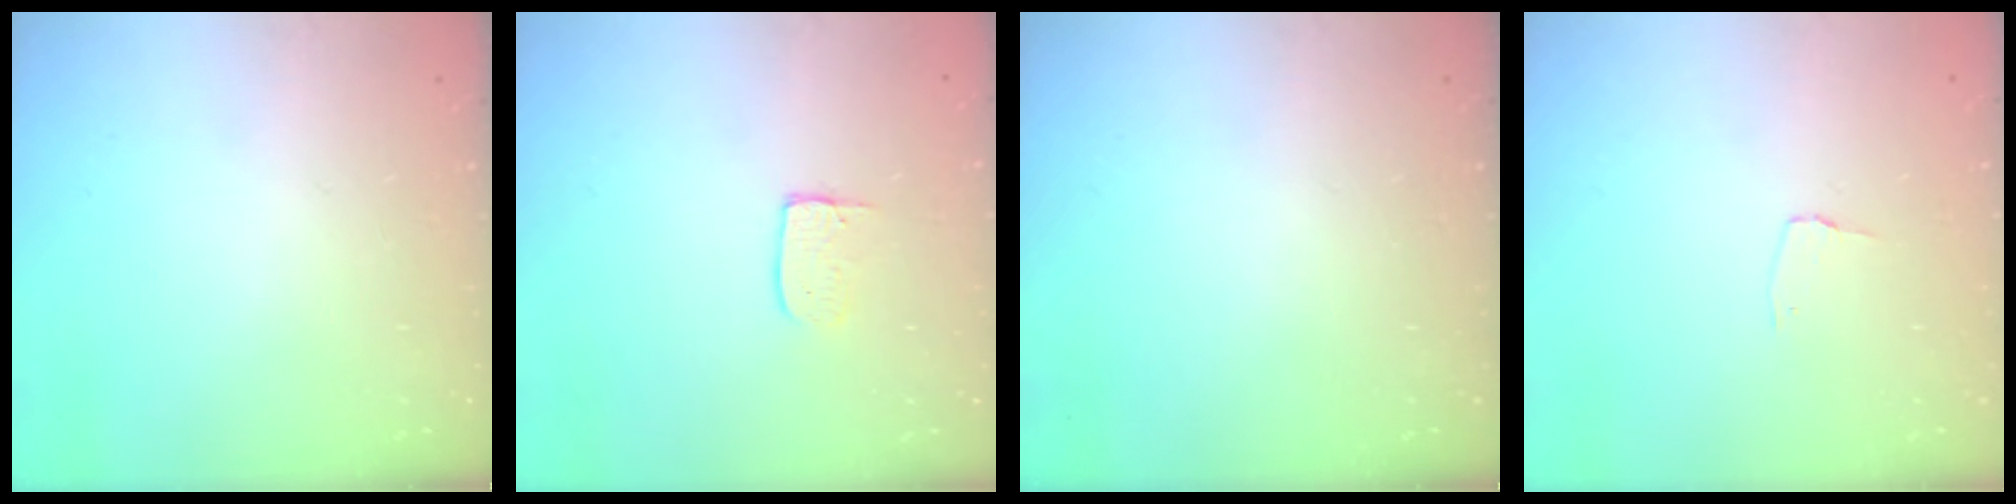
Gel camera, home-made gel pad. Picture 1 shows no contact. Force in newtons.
{"total": 4.3, "press": 4.3, "slide": 0.3}
{"total": 0.0}
{"total": 2.7, "press": 2.7, "slide": 0.3}